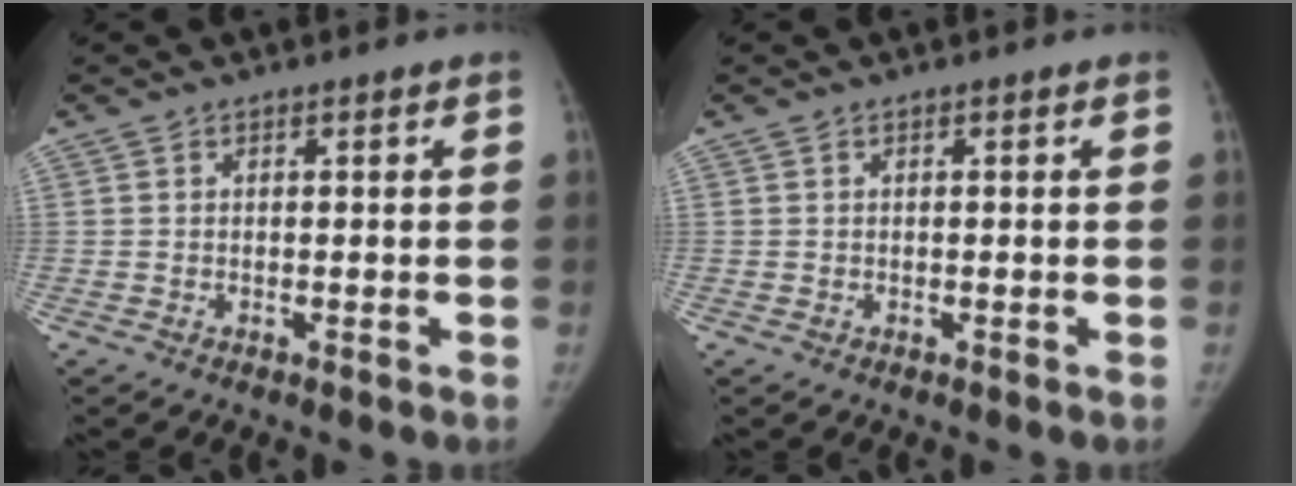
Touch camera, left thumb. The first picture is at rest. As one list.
[{"total": 0.0}]